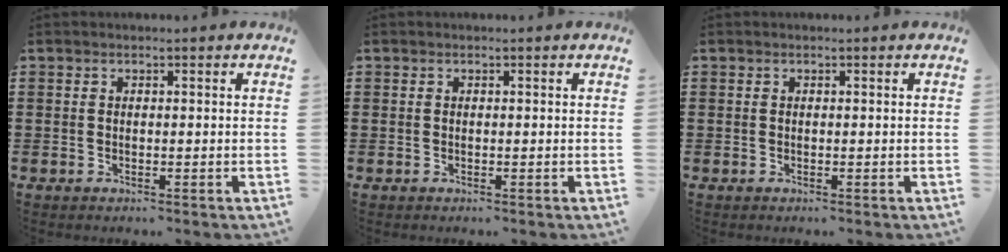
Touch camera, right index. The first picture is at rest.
{"total": 0.0}
{"total": 0.0}